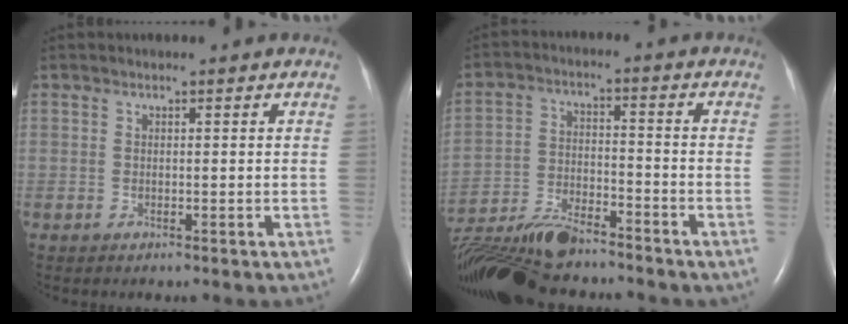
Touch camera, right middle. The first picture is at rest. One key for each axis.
{"total": 18.5, "fx": -15.7, "fy": 4.5, "fz": 8.7, "tx": -0.219, "ty": -0.027, "tz": -0.270}